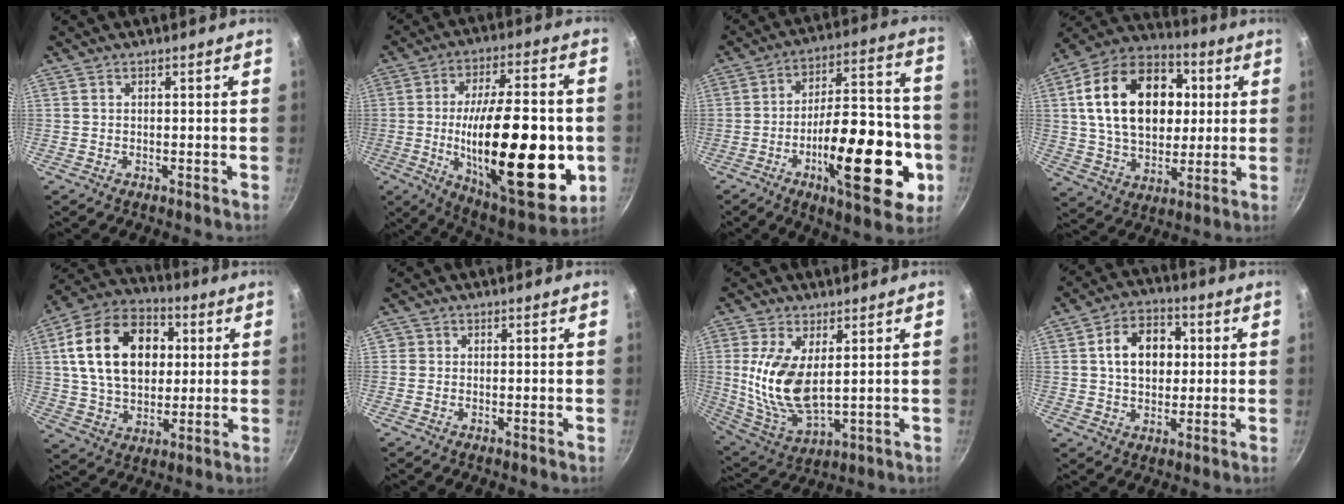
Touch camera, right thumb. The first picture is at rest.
{"total": 31.0, "force": [-4.3, 11.9, 28.3], "torque": [-0.417, -0.002, -0.056]}
{"total": 24.7, "force": [-7.8, 9.5, 21.5], "torque": [-0.275, 0.041, -0.112]}
{"total": 24.0, "force": [4.5, 16.5, 16.8], "torque": [-0.257, 0.015, 0.068]}
{"total": 21.3, "force": [4.2, 14.7, 14.8], "torque": [-0.229, 0.014, 0.064]}
{"total": 0.9, "force": [0.0, 0.9, 0.1], "torque": [0.006, 0.002, -0.003]}
{"total": 13.6, "force": [2.2, 6.7, 11.6], "torque": [-0.233, -0.024, 0.054]}
{"total": 11.2, "force": [1.7, 8.1, 7.5], "torque": [-0.088, 0.014, 0.019]}